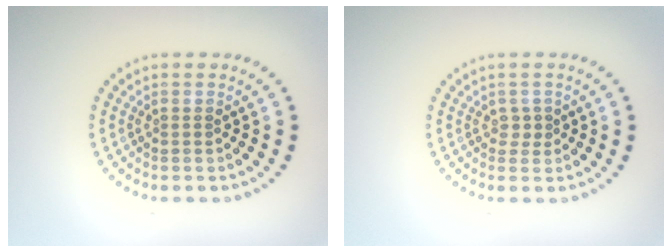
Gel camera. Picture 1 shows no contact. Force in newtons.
{"total": 0.9, "press": 0.8, "slide": 0.3}